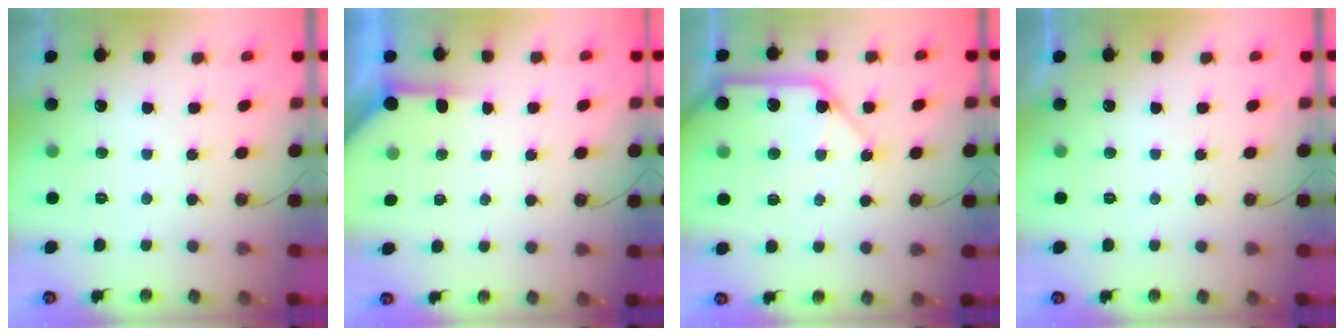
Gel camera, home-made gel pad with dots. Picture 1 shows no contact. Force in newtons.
{"total": 3.8, "press": 3.8, "slide": 0.5}
{"total": 12.3, "press": 12.2, "slide": 1.6}
{"total": 0.0}